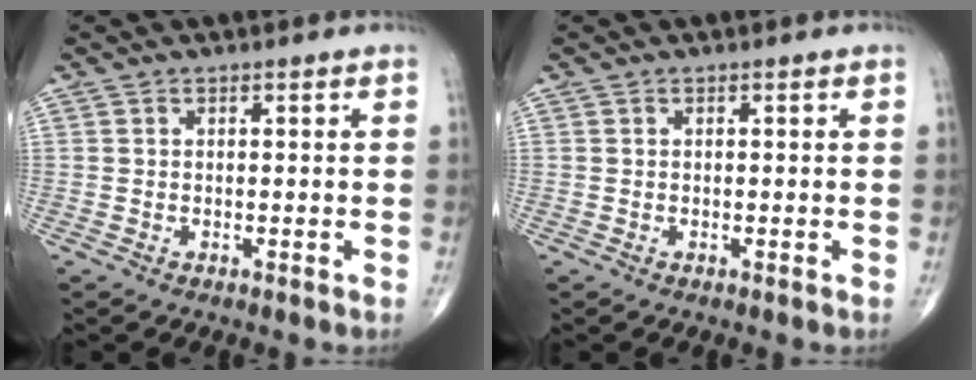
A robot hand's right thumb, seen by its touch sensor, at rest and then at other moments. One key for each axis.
{"total": 0.0}